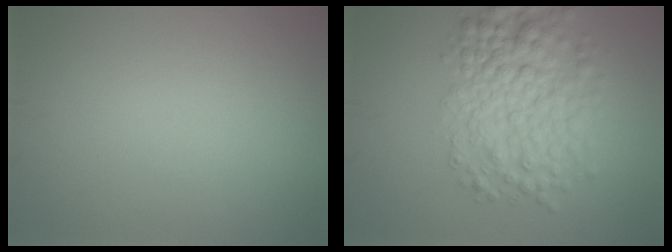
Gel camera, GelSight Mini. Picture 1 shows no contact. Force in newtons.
{"total": 6.3, "press": 6.3, "slide": 0.1}